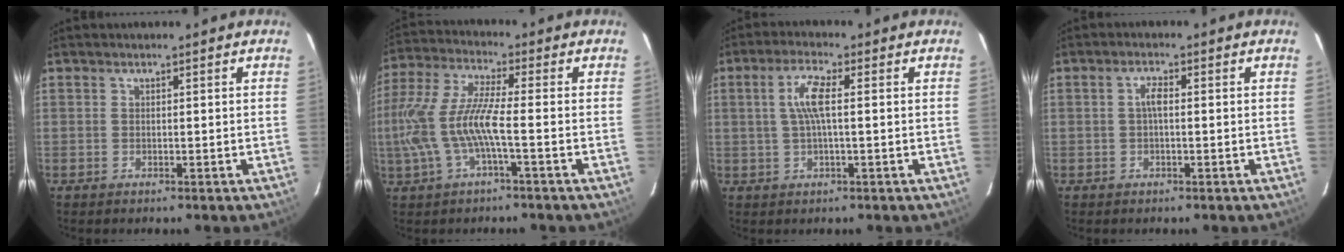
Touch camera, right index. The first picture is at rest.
{"total": 11.9, "force": [-2.9, 1.6, 11.4], "torque": [-0.241, -0.006, -0.050]}
{"total": 5.3, "force": [0.6, 0.8, 5.2], "torque": [-0.102, 0.005, 0.013]}
{"total": 2.0, "force": [-0.1, 0.7, 1.9], "torque": [-0.039, 0.007, -0.002]}